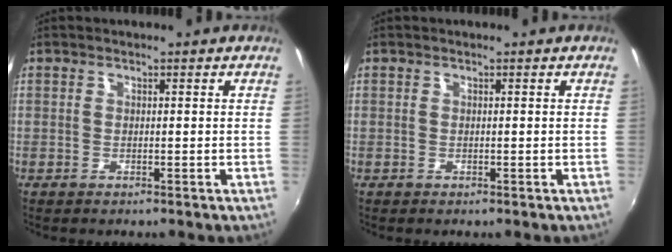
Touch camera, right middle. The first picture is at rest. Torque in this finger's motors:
{"motor_torque": [0.14, -0.23, -0.01, 0.00]}